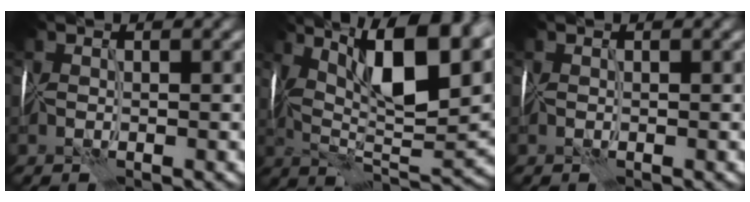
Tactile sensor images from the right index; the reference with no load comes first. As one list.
[{"total": 12.5, "force": [5.1, 4.9, 10.3], "torque": [-0.167, 0.004, 0.083]}, {"total": 0.0}]